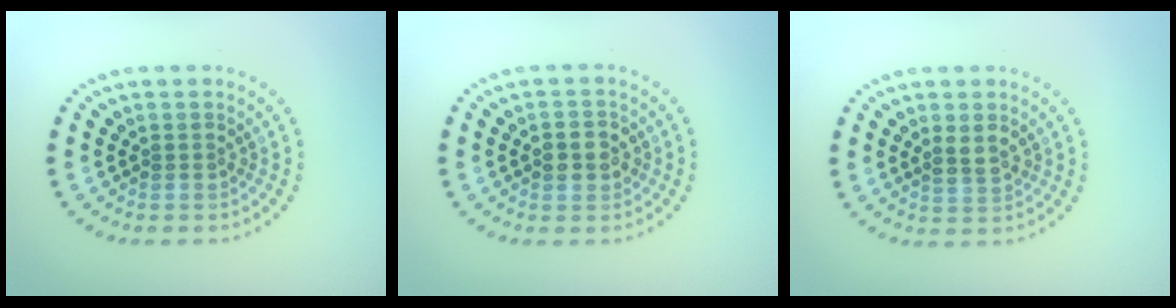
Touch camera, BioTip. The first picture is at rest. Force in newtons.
{"total": 2.1, "press": 2.1, "slide": 0.2}
{"total": 1.7, "press": 1.6, "slide": 0.5}